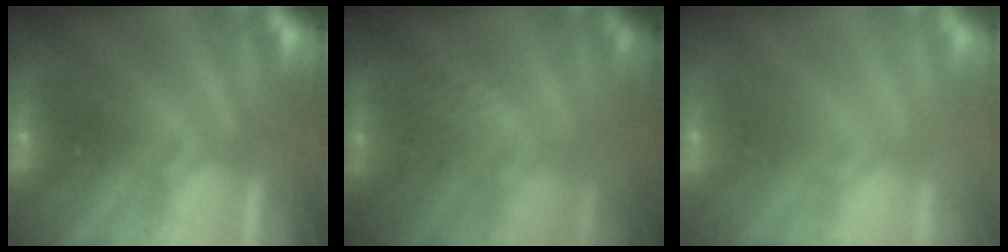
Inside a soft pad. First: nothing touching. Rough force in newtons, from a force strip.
{"total": 2.9}
{"total": 2.7}